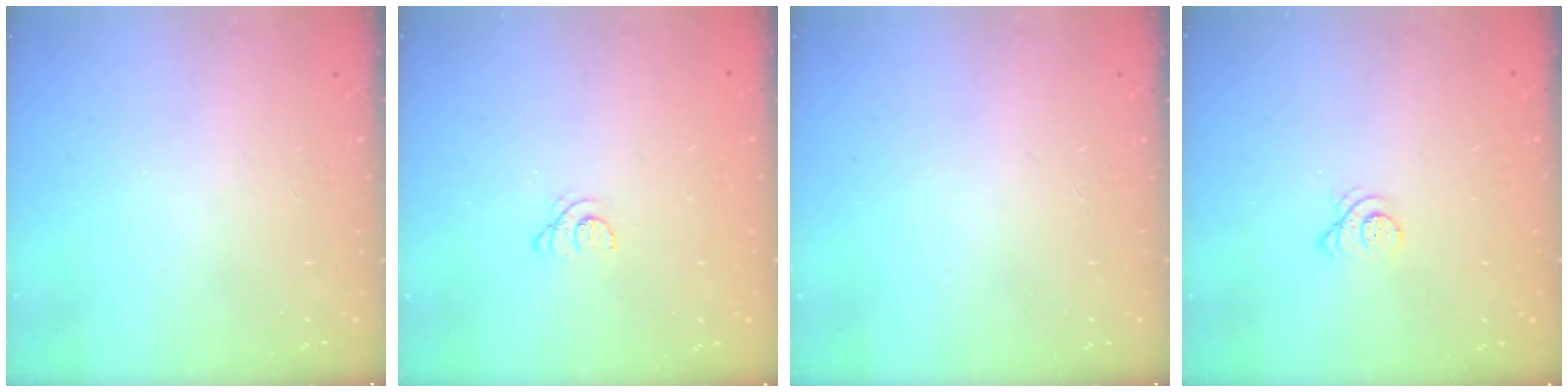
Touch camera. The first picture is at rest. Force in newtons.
{"total": 1.5, "press": 1.5, "slide": 0.2}
{"total": 0.0}
{"total": 3.3, "press": 3.2, "slide": 0.4}